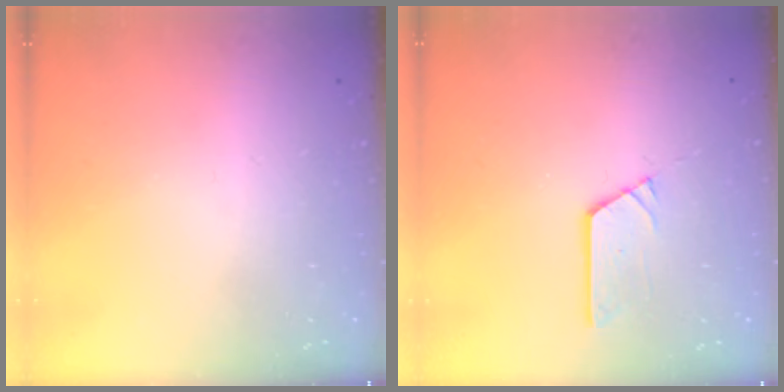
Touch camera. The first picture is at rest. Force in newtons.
{"total": 3.7, "press": 3.7, "slide": 0.3}